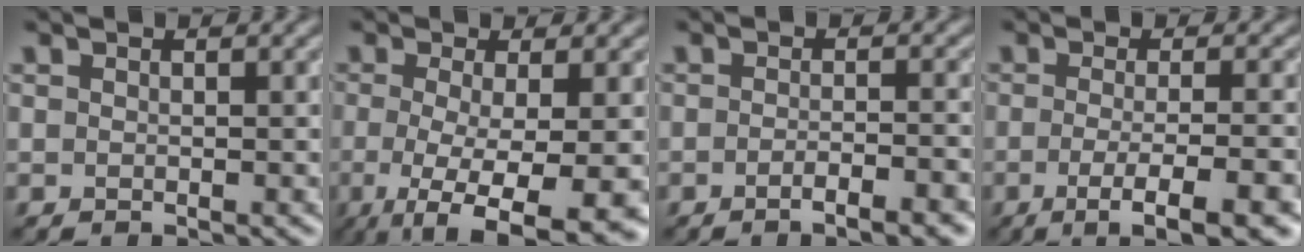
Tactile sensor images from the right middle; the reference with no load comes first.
{"total": 8.0, "force": [-2.8, 2.0, 7.2], "torque": [-0.119, -0.022, -0.045]}
{"total": 4.1, "force": [-2.2, 1.0, 3.3], "torque": [-0.043, 0.005, -0.033]}
{"total": 6.5, "force": [-2.7, 1.6, 5.7], "torque": [-0.079, -0.005, -0.041]}